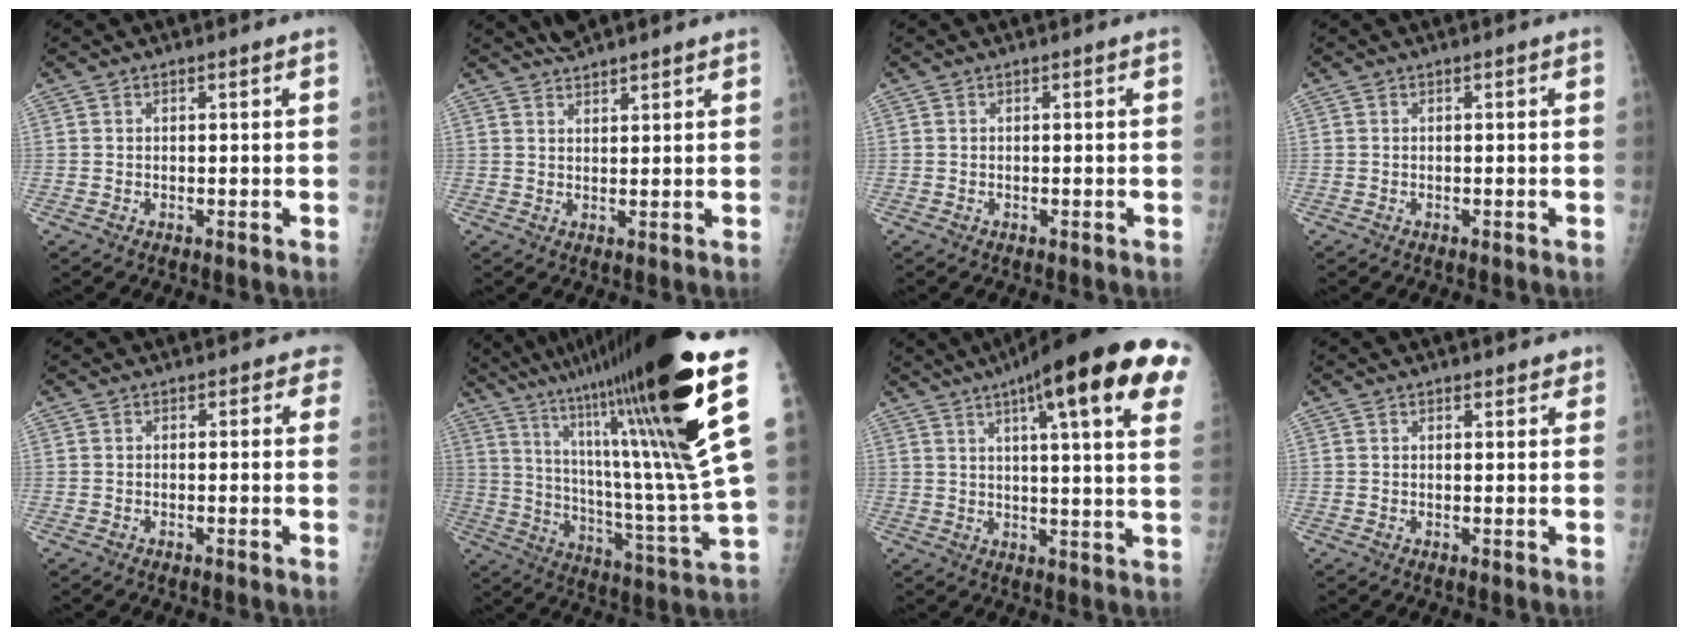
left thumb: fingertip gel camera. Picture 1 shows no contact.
{"total": 3.9, "force": [3.6, 0.7, 1.2], "torque": [-0.008, -0.001, 0.061]}
{"total": 0.0}
{"total": 0.0}
{"total": 1.7, "force": [0.9, 1.2, 0.7], "torque": [0.017, -0.002, -0.005]}
{"total": 31.1, "force": [17.4, 2.7, 25.6], "torque": [-0.386, -0.060, 0.288]}
{"total": 25.0, "force": [12.9, 4.7, 20.9], "torque": [-0.269, -0.007, 0.162]}
{"total": 2.0, "force": [1.5, 1.1, 0.6], "torque": [0.015, -0.004, 0.012]}